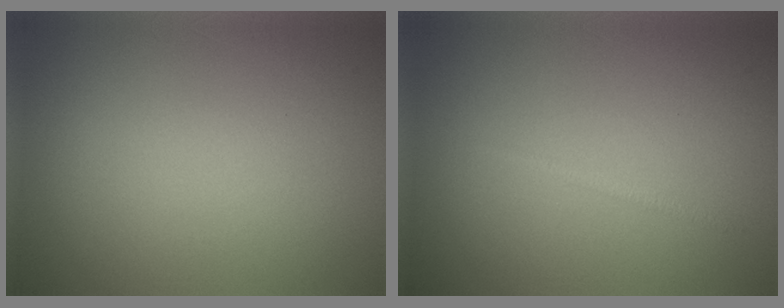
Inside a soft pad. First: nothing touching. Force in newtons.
{"total": 0.6, "press": 0.6, "slide": 0.0}